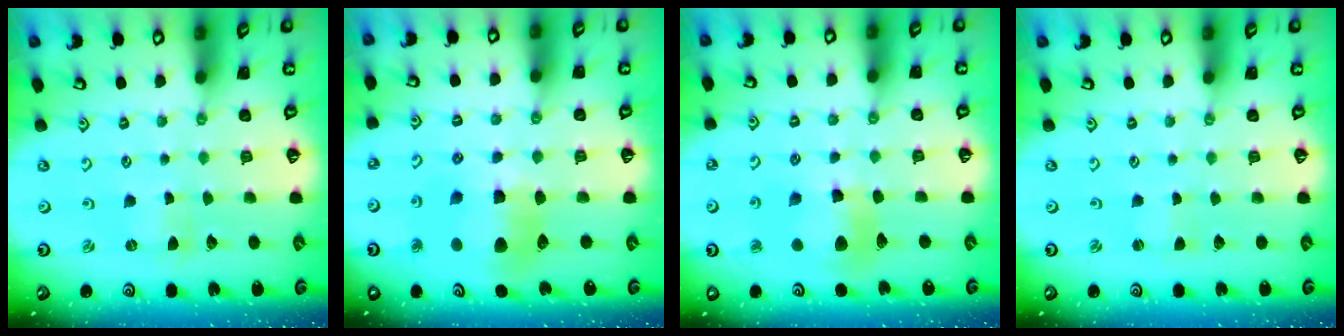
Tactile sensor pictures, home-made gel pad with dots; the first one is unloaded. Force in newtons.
{"total": 11.8, "press": 11.6, "slide": 1.8}
{"total": 11.2, "press": 11.1, "slide": 1.5}
{"total": 0.5, "press": 0.4, "slide": 0.3}